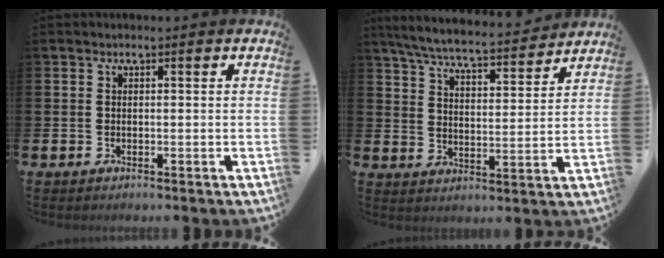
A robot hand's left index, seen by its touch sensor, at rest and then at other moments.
{"total": 6.9, "force": [6.5, 0.7, 2.1], "torque": [-0.069, -0.045, 0.112]}